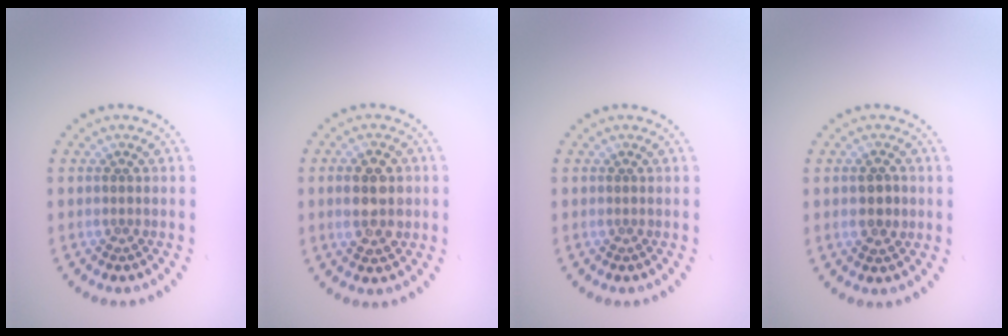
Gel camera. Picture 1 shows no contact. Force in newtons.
{"total": 4.3, "press": 4.3, "slide": 0.3}
{"total": 0.0}
{"total": 2.3, "press": 2.3, "slide": 0.2}